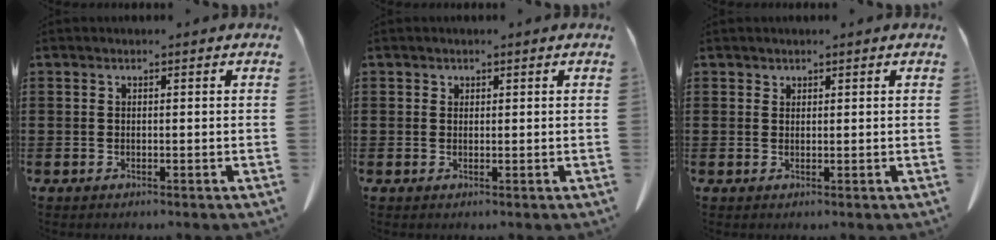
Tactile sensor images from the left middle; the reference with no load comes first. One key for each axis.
{"total": 0.8, "fx": 0.6, "fy": 0.5, "fz": 0.0, "tx": -0.003, "ty": 0.000, "tz": 0.012}
{"total": 0.9, "fx": 0.8, "fy": 0.4, "fz": 0.0, "tx": -0.004, "ty": -0.002, "tz": 0.017}